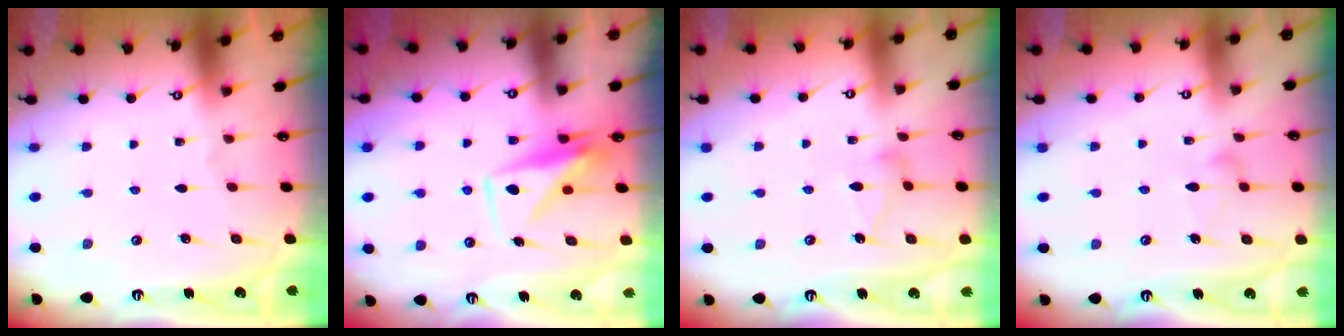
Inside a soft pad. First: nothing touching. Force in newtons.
{"total": 9.6, "press": 9.6, "slide": 0.3}
{"total": 7.9, "press": 7.9, "slide": 0.2}
{"total": 6.5, "press": 6.5, "slide": 0.3}